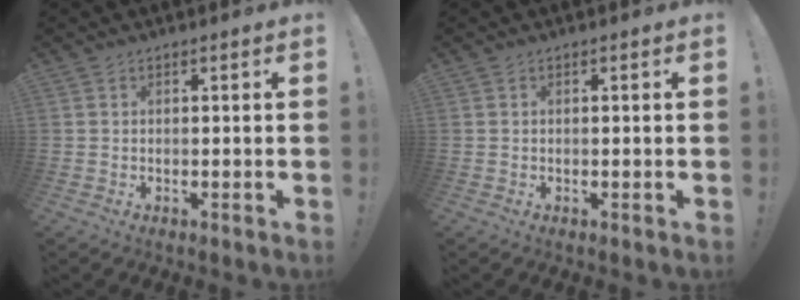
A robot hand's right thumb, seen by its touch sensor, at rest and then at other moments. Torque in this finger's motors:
{"motor_torque": [-0.02, 0.15, -0.03, -0.18, 0.00]}